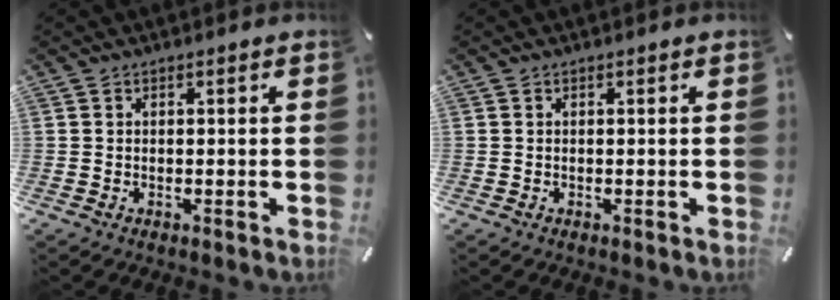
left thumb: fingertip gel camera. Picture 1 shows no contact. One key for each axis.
{"total": 0.0}